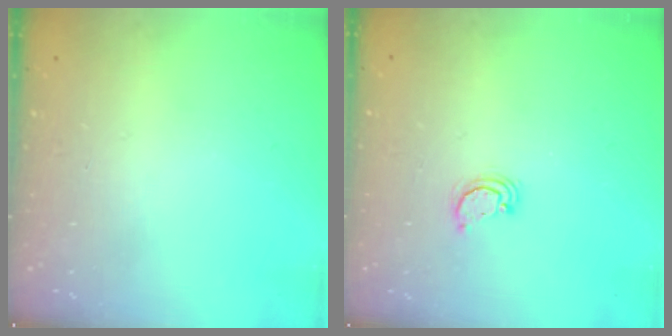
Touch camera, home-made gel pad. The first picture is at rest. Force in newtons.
{"total": 2.5, "press": 2.5, "slide": 0.3}